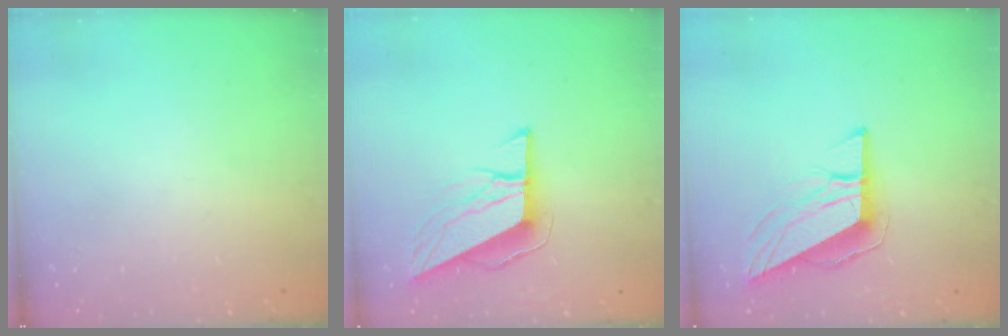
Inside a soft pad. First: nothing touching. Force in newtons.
{"total": 9.8, "press": 9.6, "slide": 2.3}
{"total": 10.3, "press": 10.2, "slide": 1.9}